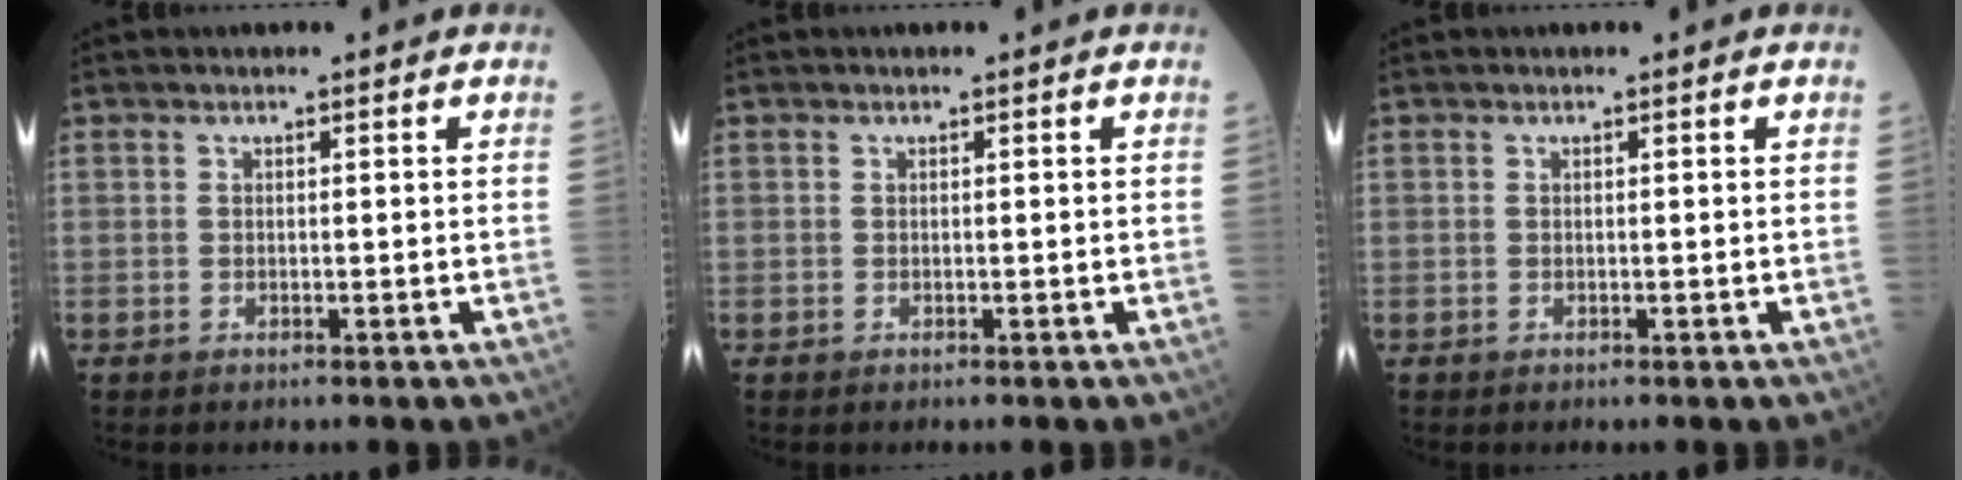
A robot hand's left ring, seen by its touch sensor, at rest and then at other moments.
{"total": 0.0}
{"total": 0.0}